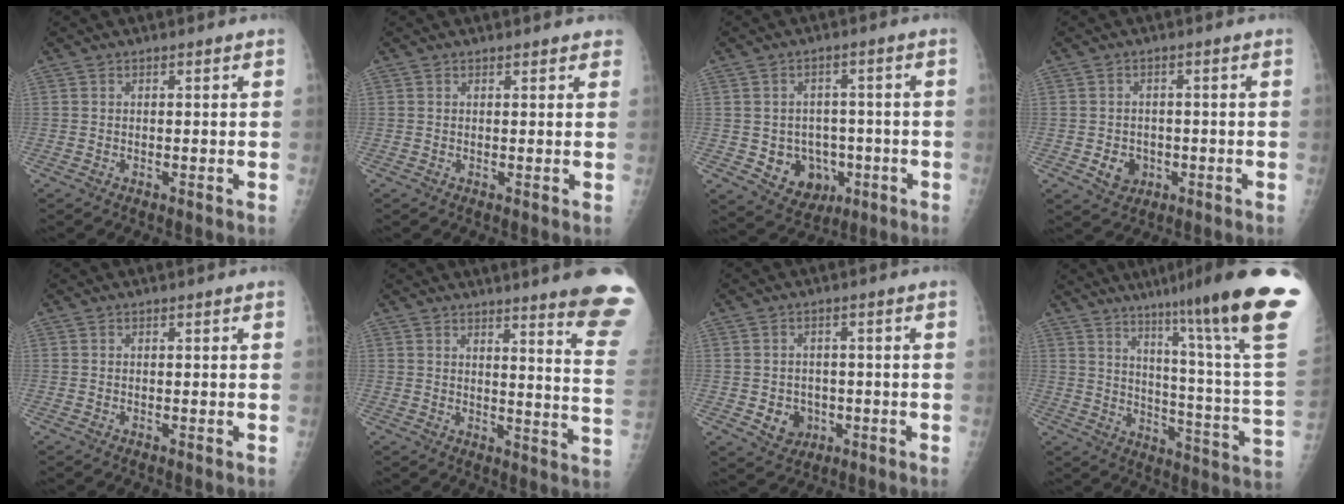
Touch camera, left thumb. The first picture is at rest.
{"total": 2.2, "force": [1.9, 0.8, 0.9], "torque": [0.006, 0.000, 0.014]}
{"total": 9.0, "force": [-2.3, 7.7, 4.1], "torque": [-0.028, 0.016, -0.019]}
{"total": 4.3, "force": [-1.3, 3.7, 1.9], "torque": [-0.012, 0.006, -0.013]}
{"total": 0.0}
{"total": 15.2, "force": [11.9, -0.1, 9.5], "torque": [-0.095, -0.105, 0.131]}
{"total": 5.2, "force": [-1.4, 4.5, 2.2], "torque": [-0.009, 0.007, -0.013]}
{"total": 27.3, "force": [17.8, 0.6, 20.7], "torque": [-0.255, -0.094, 0.250]}